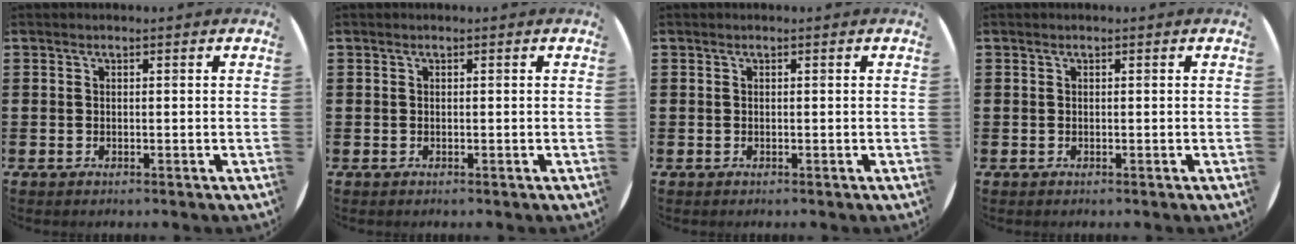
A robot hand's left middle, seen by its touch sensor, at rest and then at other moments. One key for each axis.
{"total": 0.0}
{"total": 0.0}
{"total": 0.0}